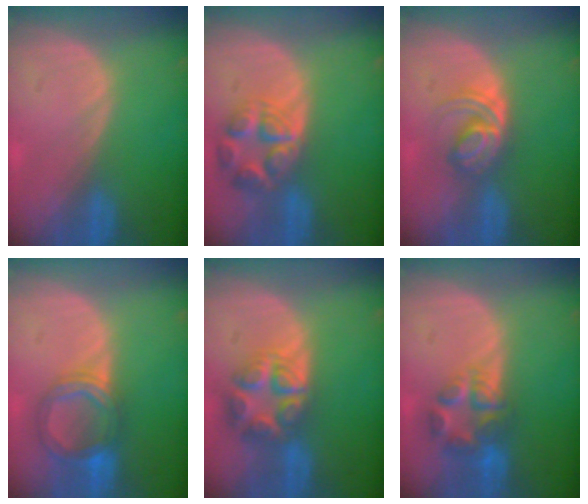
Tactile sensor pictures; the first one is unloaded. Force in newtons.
{"total": 7.6, "press": 6.8, "slide": 3.4}
{"total": 6.0, "press": 5.2, "slide": 2.8}
{"total": 6.2, "press": 6.1, "slide": 1.2}
{"total": 8.2, "press": 7.2, "slide": 4.1}
{"total": 7.0, "press": 6.1, "slide": 3.4}